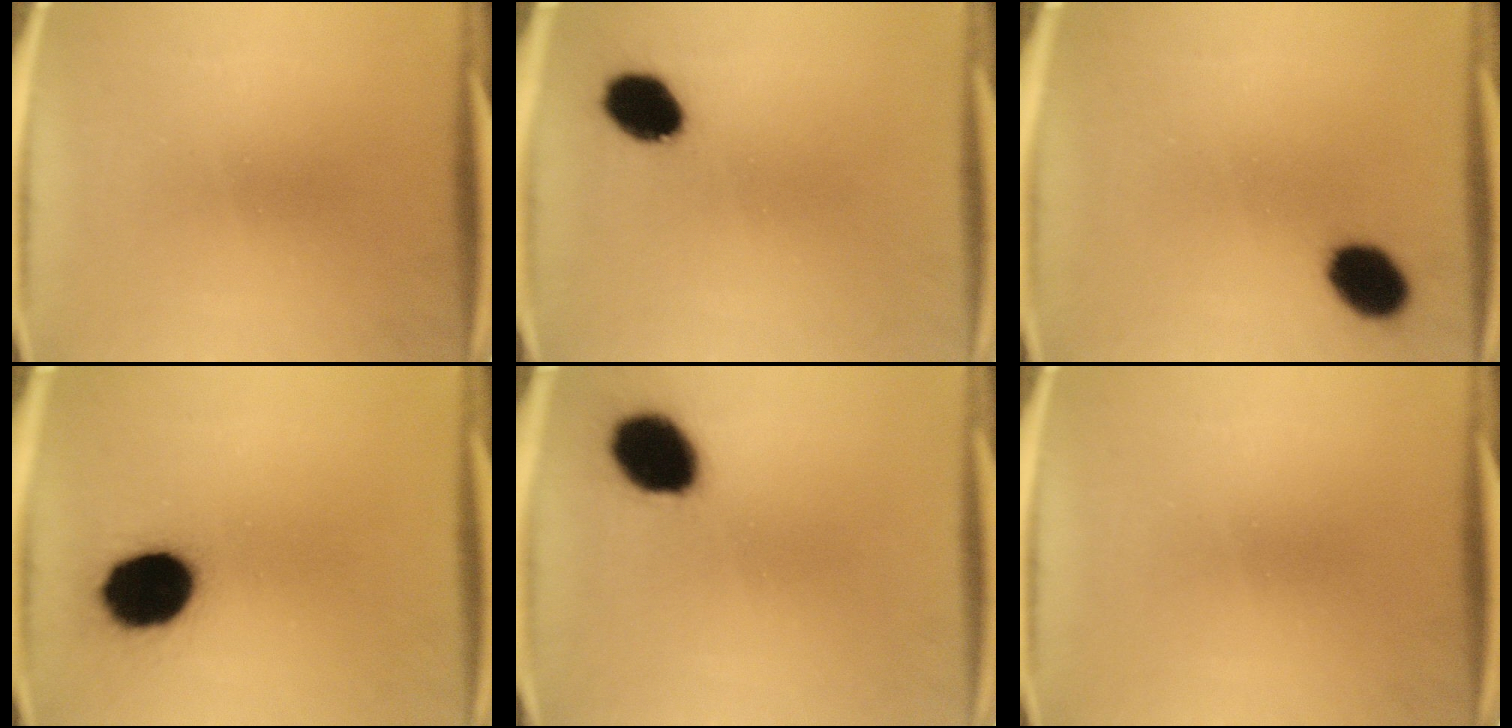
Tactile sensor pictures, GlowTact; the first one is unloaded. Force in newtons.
{"total": 8.6}
{"total": 8.4}
{"total": 15.9}
{"total": 13.3}
{"total": 0.0}